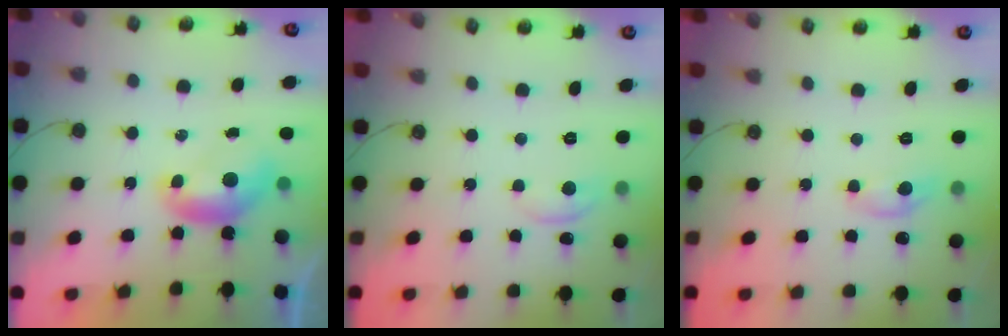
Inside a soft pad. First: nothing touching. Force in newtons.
{"total": 0.9, "press": 0.8, "slide": 0.4}
{"total": 0.0}